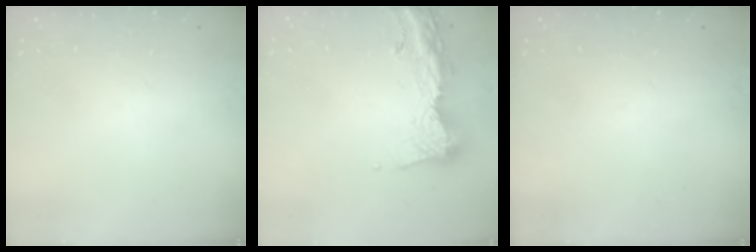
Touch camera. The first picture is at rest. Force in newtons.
{"total": 15.5, "press": 15.4, "slide": 1.5}
{"total": 0.0}